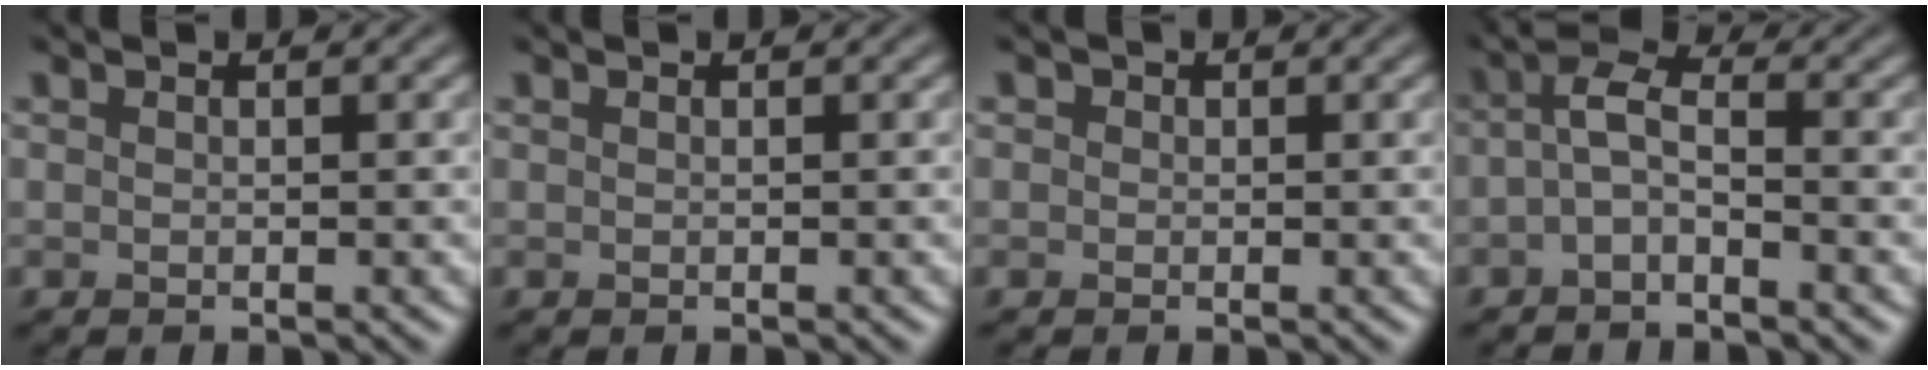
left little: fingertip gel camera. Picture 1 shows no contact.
{"total": 0.0}
{"total": 1.4, "force": [0.5, 1.2, 0.6], "torque": [-0.012, 0.006, 0.004]}
{"total": 2.6, "force": [-1.0, 1.0, 2.2], "torque": [-0.045, 0.013, -0.032]}